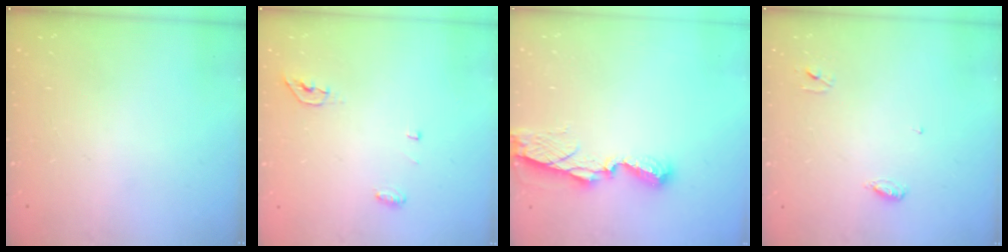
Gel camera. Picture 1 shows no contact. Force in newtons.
{"total": 4.3, "press": 4.2, "slide": 1.0}
{"total": 7.1, "press": 7.1, "slide": 0.2}
{"total": 3.4, "press": 3.4, "slide": 0.3}